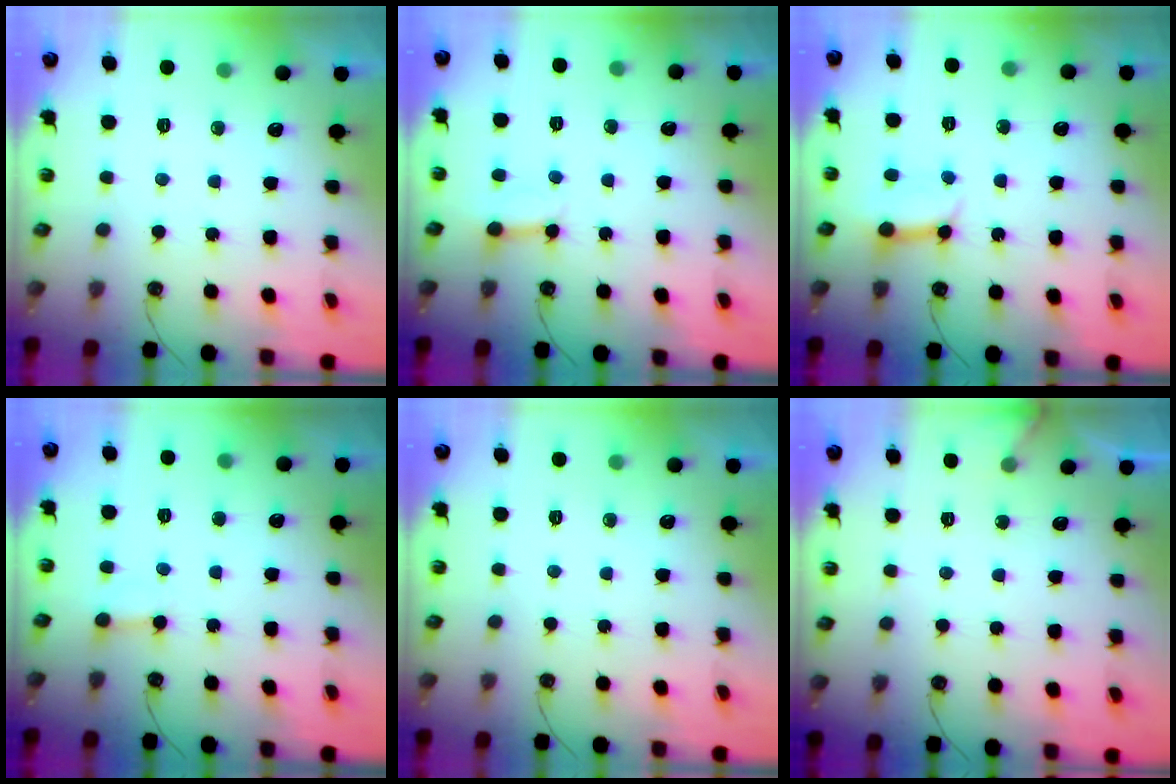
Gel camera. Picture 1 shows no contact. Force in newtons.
{"total": 3.5, "press": 3.5, "slide": 0.2}
{"total": 7.4, "press": 7.3, "slide": 0.7}
{"total": 2.4, "press": 2.4, "slide": 0.2}
{"total": 0.0}
{"total": 2.5, "press": 2.5, "slide": 0.3}